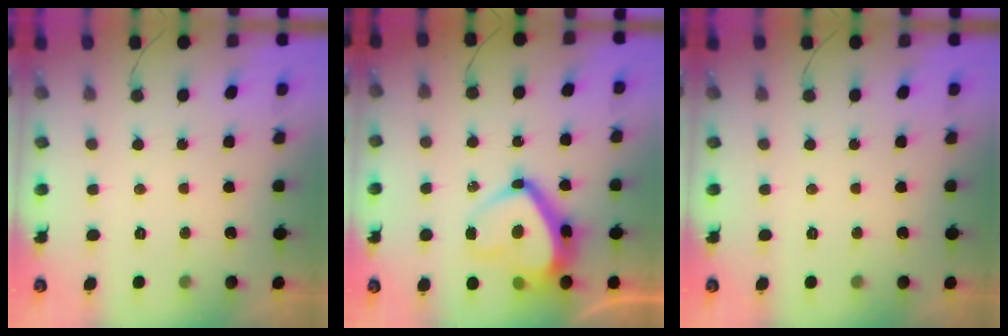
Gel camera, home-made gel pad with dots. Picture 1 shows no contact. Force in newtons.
{"total": 15.3, "press": 15.1, "slide": 2.5}
{"total": 0.0}